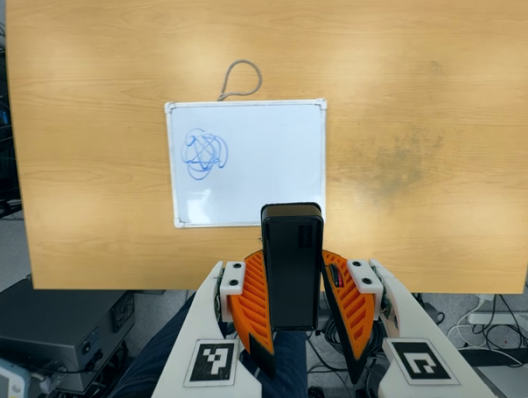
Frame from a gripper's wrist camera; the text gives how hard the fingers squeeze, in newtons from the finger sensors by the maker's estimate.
{"total": 5.5, "left": 5.0, "right": 5.9}